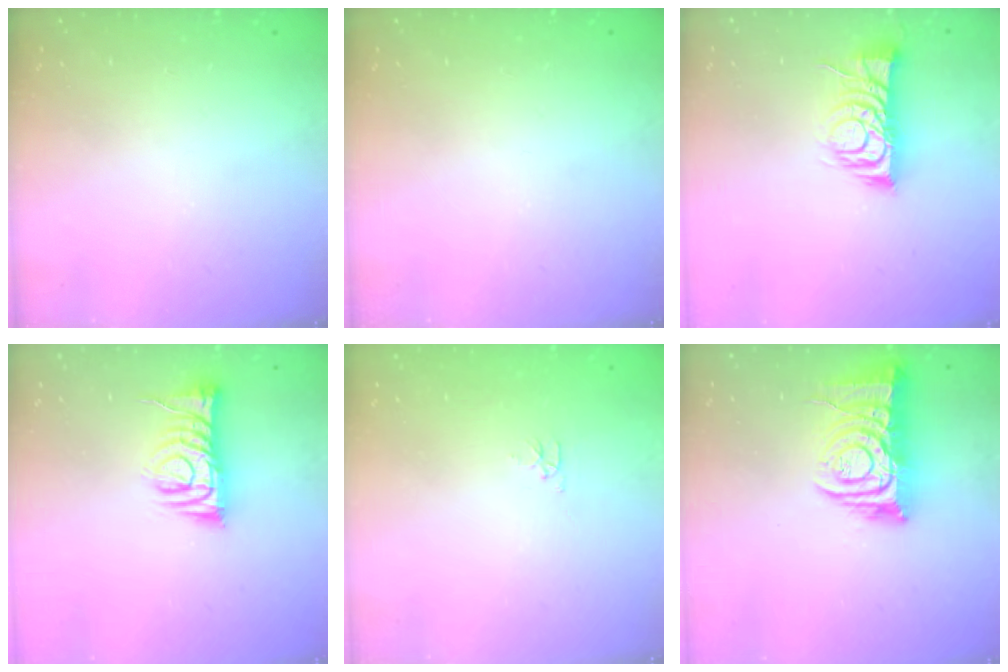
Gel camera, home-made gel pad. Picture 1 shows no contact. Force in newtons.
{"total": 0.0}
{"total": 9.2, "press": 9.2, "slide": 0.3}
{"total": 9.2, "press": 9.2, "slide": 0.6}
{"total": 2.8, "press": 2.7, "slide": 0.4}
{"total": 10.3, "press": 10.2, "slide": 1.1}